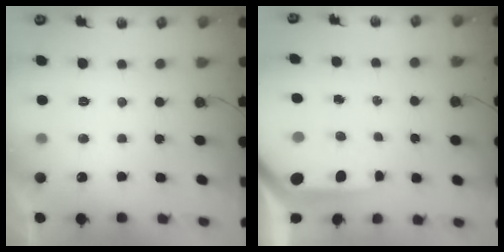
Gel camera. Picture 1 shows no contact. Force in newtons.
{"total": 6.9, "press": 6.8, "slide": 0.9}